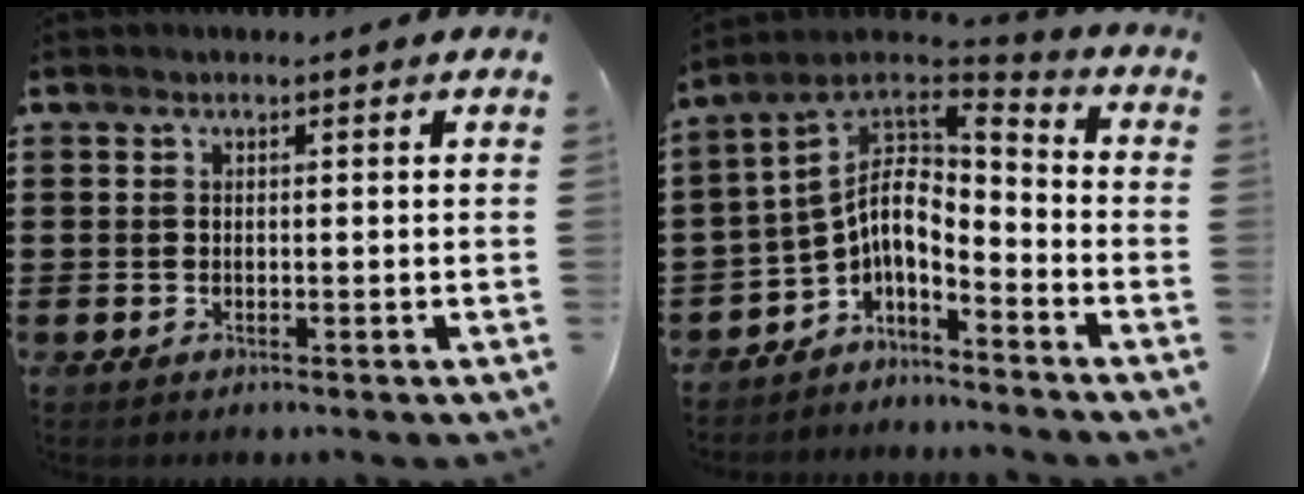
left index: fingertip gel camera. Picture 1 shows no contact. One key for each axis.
{"total": 7.1, "fx": -2.9, "fy": 3.2, "fz": 5.6, "tx": -0.134, "ty": -0.016, "tz": -0.069}